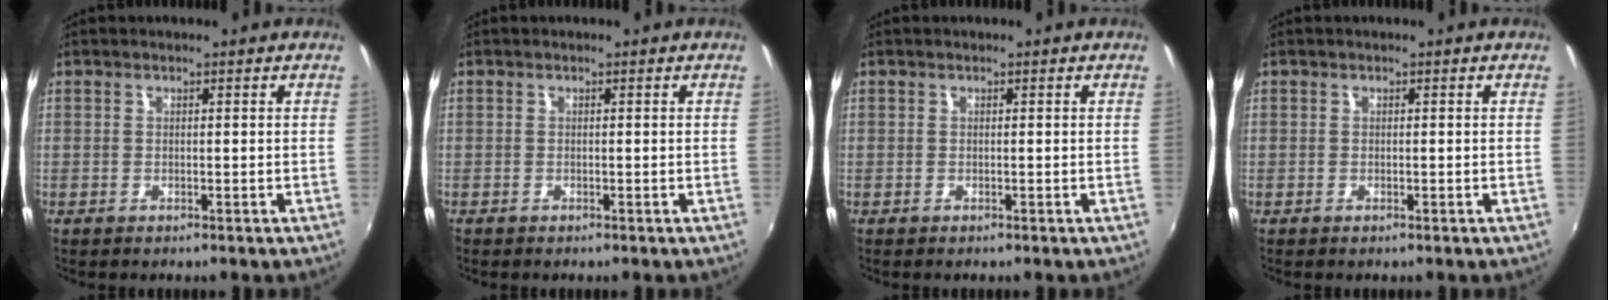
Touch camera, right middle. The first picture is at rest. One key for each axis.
{"total": 0.0}
{"total": 0.0}
{"total": 0.0}